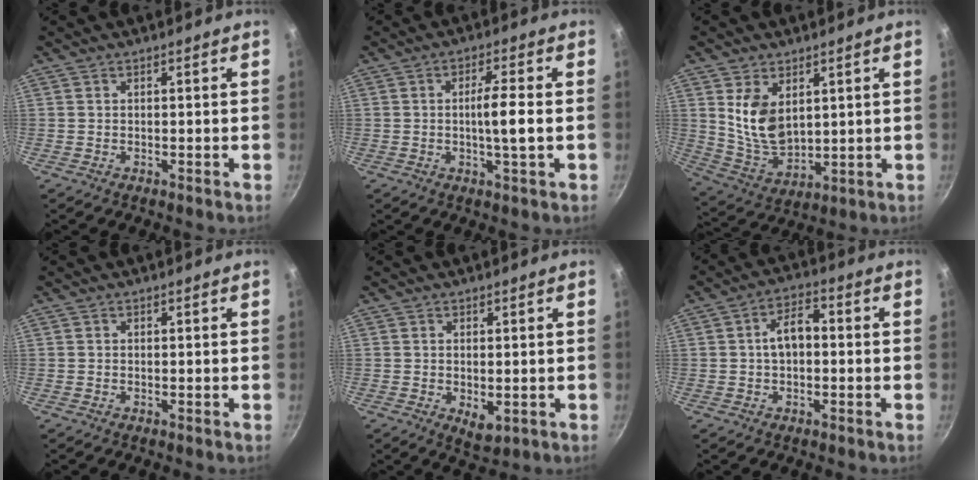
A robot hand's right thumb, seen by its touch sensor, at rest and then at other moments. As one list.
[{"total": 6.0, "force": [-0.5, 0.5, 6.0], "torque": [-0.109, 0.006, -0.009]}, {"total": 10.8, "force": [3.4, 6.7, 7.8], "torque": [-0.127, -0.035, 0.082]}, {"total": 0.0}, {"total": 4.1, "force": [-0.6, 2.3, 3.4], "torque": [-0.047, -0.013, -0.002]}, {"total": 7.4, "force": [-0.2, 4.8, 5.6], "torque": [-0.068, 0.027, -0.010]}]